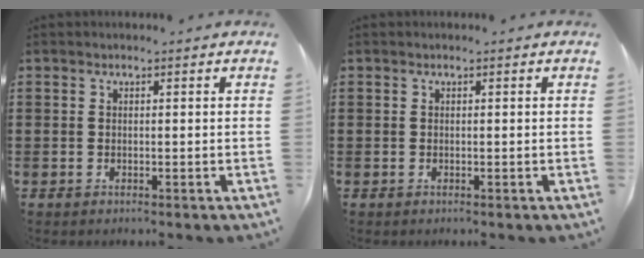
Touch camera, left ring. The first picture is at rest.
{"total": 0.0}